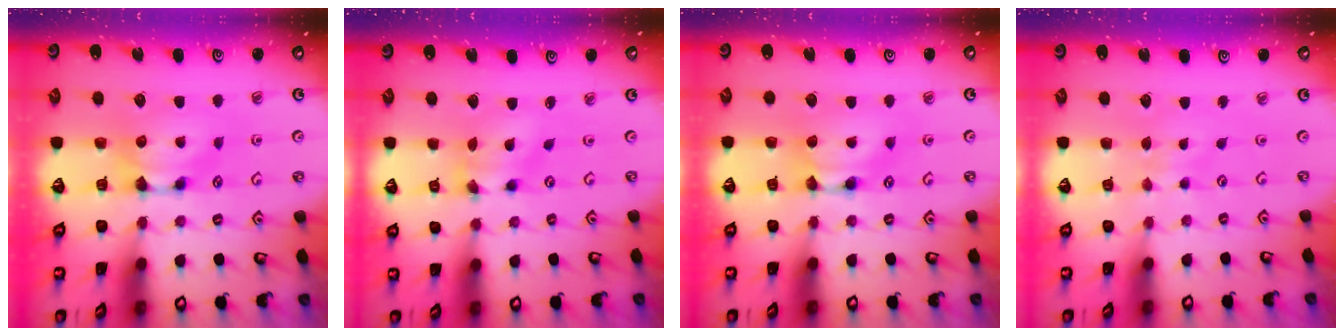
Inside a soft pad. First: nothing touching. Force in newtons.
{"total": 2.0, "press": 1.5, "slide": 1.3}
{"total": 1.6, "press": 1.6, "slide": 0.2}
{"total": 4.2, "press": 4.1, "slide": 0.3}